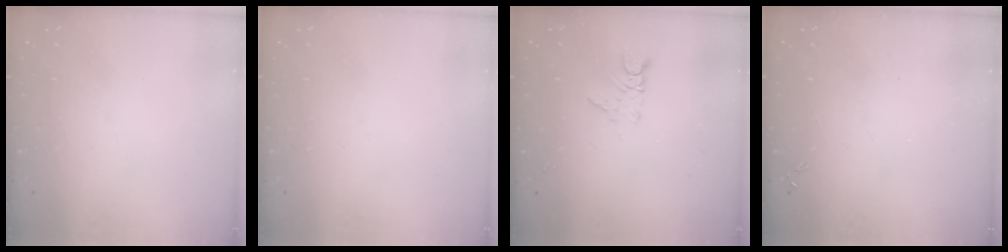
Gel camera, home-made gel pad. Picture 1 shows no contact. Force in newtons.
{"total": 0.0}
{"total": 3.0, "press": 3.0, "slide": 0.4}
{"total": 0.0}